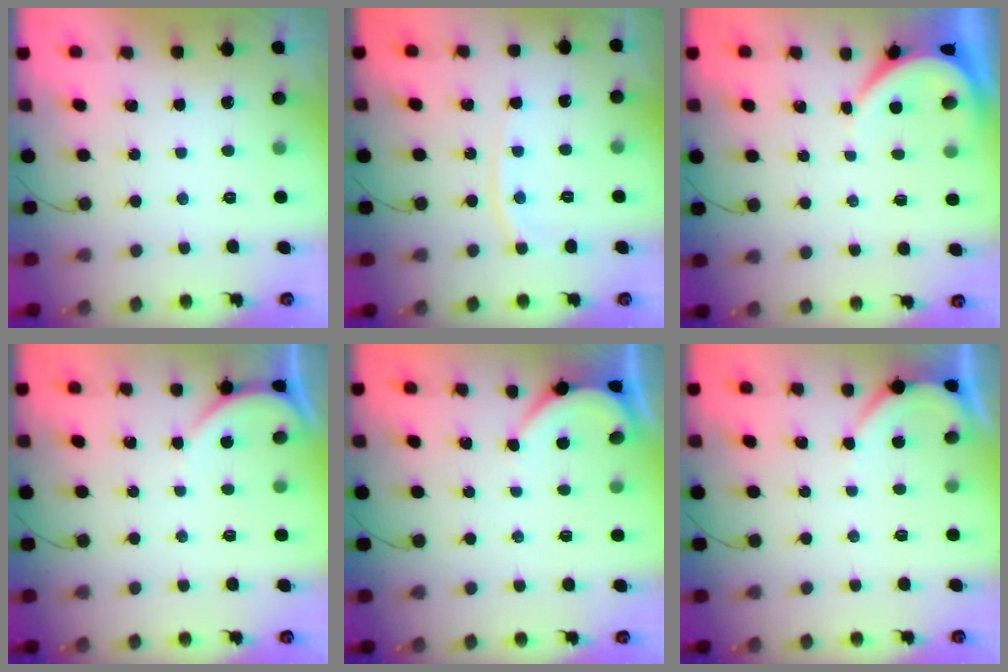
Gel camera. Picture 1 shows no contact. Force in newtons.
{"total": 5.7, "press": 5.6, "slide": 0.8}
{"total": 3.4, "press": 3.4, "slide": 0.5}
{"total": 2.8, "press": 2.8, "slide": 0.3}
{"total": 2.1, "press": 2.1, "slide": 0.3}
{"total": 3.5, "press": 3.4, "slide": 0.5}